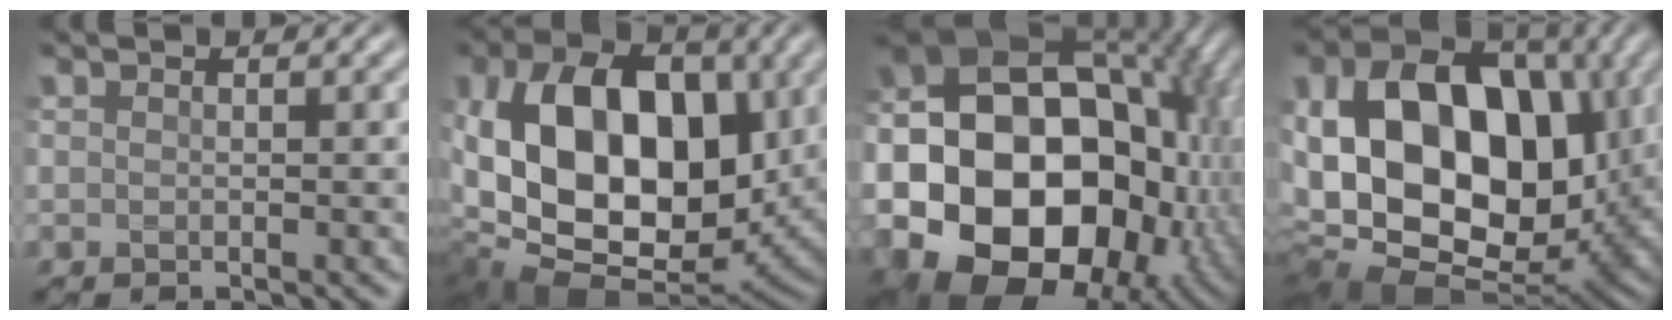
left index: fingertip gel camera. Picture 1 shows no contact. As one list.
[{"total": 14.5, "force": [1.2, 9.4, 11.0], "torque": [-0.186, 0.001, 0.021]}, {"total": 23.3, "force": [-4.3, 18.9, 13.0], "torque": [-0.244, -0.007, -0.103]}, {"total": 18.8, "force": [0.3, 13.0, 13.5], "torque": [-0.268, -0.017, 0.028]}]